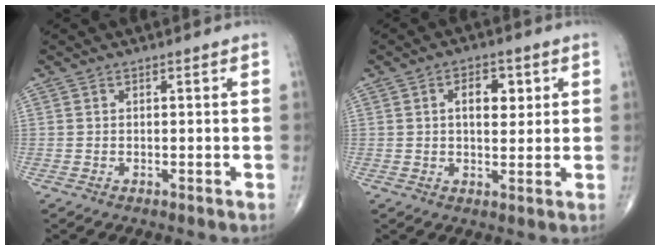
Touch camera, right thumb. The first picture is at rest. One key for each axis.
{"total": 6.2, "fx": 1.7, "fy": 3.5, "fz": 4.8, "tx": -0.051, "ty": -0.004, "tz": 0.024}